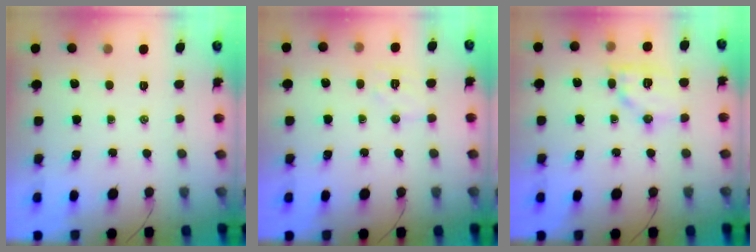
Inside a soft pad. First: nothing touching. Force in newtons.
{"total": 6.5, "press": 6.4, "slide": 1.1}
{"total": 11.4, "press": 11.4, "slide": 0.5}